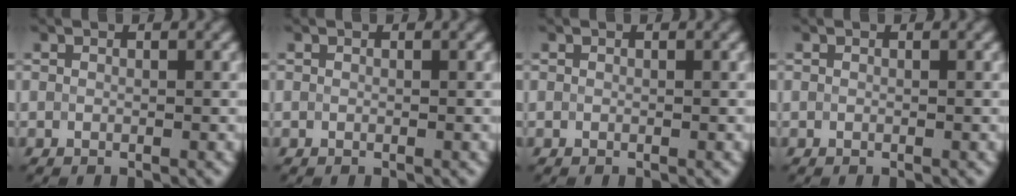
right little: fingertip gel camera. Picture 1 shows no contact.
{"total": 0.0}
{"total": 0.0}
{"total": 0.0}